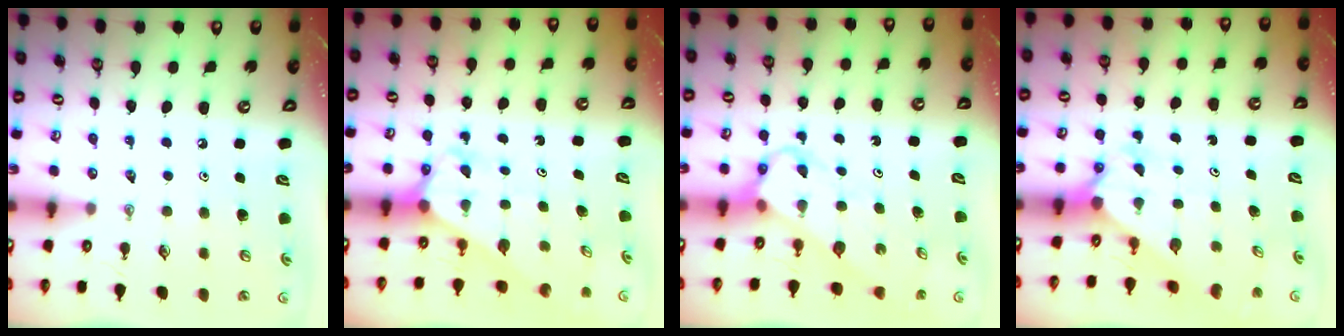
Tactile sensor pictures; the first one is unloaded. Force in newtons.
{"total": 2.6, "press": 2.6, "slide": 0.2}
{"total": 3.7, "press": 3.7, "slide": 0.1}
{"total": 2.4, "press": 2.4, "slide": 0.2}